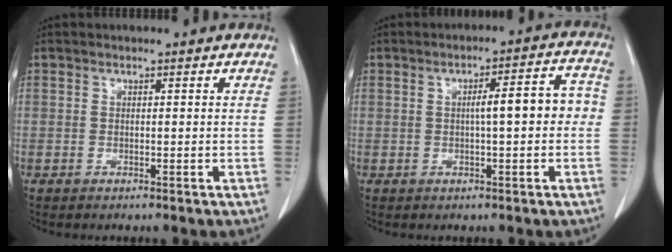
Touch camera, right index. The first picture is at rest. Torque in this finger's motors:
{"motor_torque": [1.05, -0.14, 0.52, 0.14]}